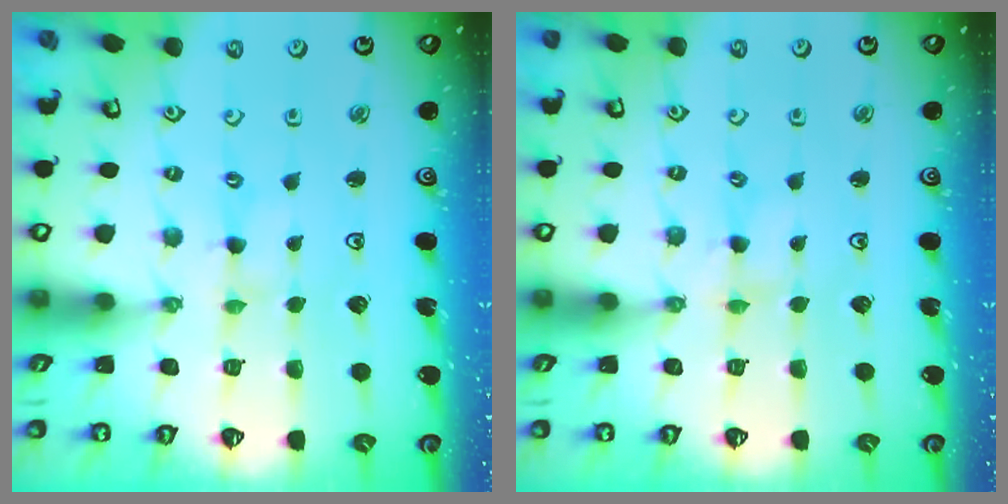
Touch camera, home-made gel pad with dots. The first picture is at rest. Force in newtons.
{"total": 0.7, "press": 0.7, "slide": 0.2}